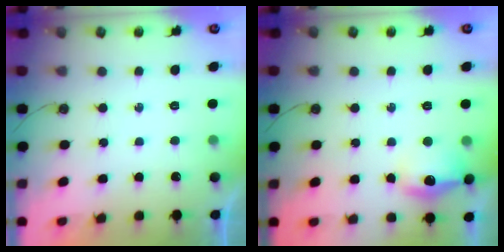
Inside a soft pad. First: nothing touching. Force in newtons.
{"total": 12.8, "press": 12.8, "slide": 0.9}